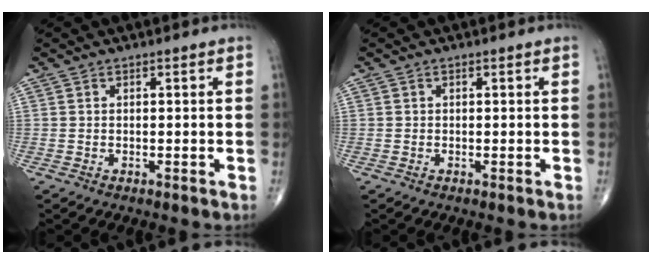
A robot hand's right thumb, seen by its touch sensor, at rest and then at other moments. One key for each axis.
{"total": 0.0}